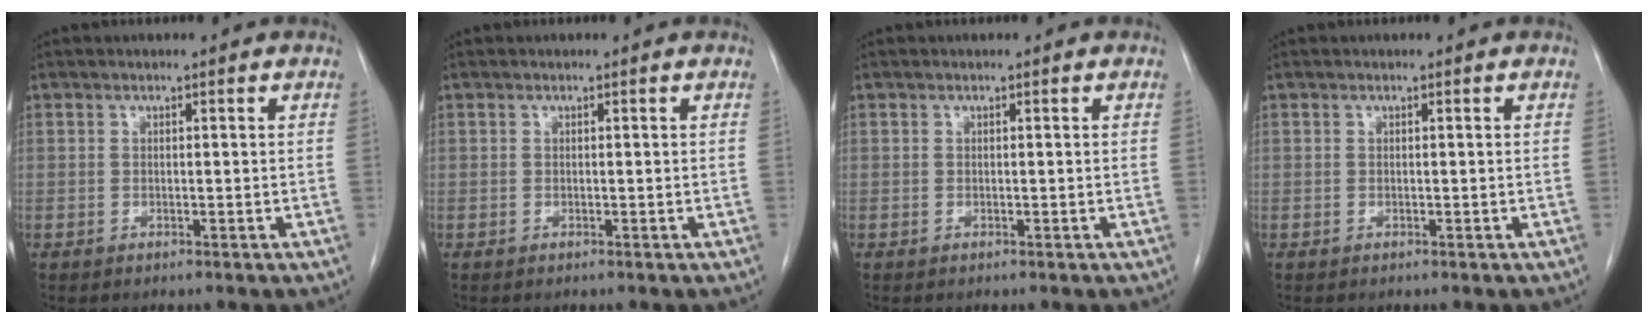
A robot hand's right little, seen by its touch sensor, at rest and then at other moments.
{"total": 0.0}
{"total": 0.0}
{"total": 0.0}